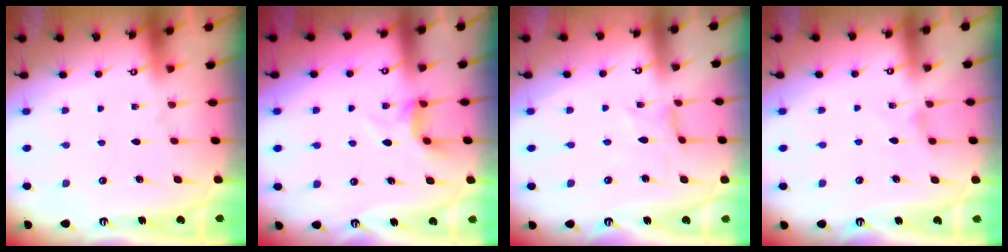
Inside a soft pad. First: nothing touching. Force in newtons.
{"total": 4.0, "press": 4.0, "slide": 0.4}
{"total": 0.0}
{"total": 2.1, "press": 2.1, "slide": 0.4}